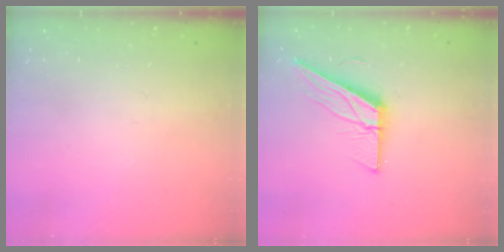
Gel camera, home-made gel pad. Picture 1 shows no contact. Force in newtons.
{"total": 11.5, "press": 11.5, "slide": 0.2}